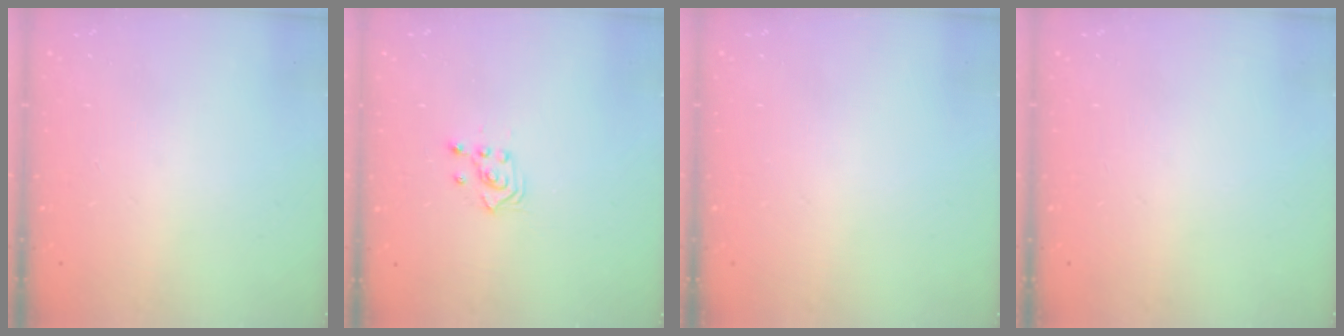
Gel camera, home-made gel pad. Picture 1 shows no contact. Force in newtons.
{"total": 2.7, "press": 2.7, "slide": 0.2}
{"total": 0.0}
{"total": 0.0}